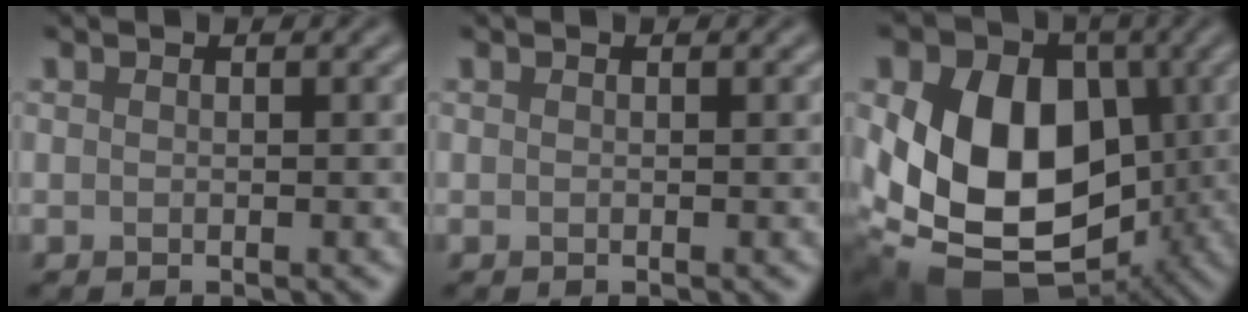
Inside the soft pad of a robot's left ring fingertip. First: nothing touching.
{"total": 0.0}
{"total": 14.6, "force": [-0.6, 10.9, 9.6], "torque": [-0.142, -0.003, -0.017]}